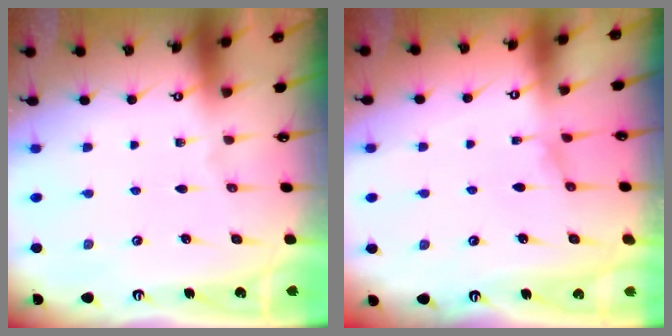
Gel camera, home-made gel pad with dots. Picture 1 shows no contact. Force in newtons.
{"total": 0.0}